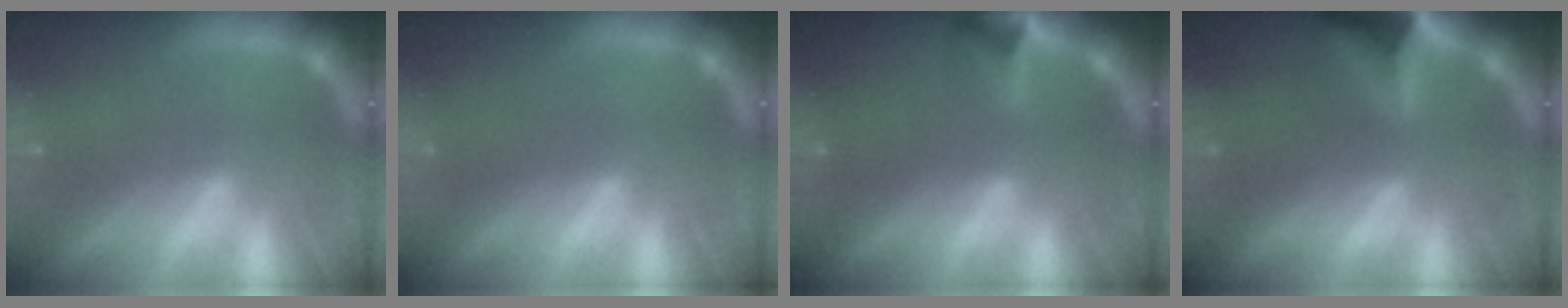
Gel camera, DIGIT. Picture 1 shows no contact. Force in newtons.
{"total": 0.0}
{"total": 2.9}
{"total": 6.9}